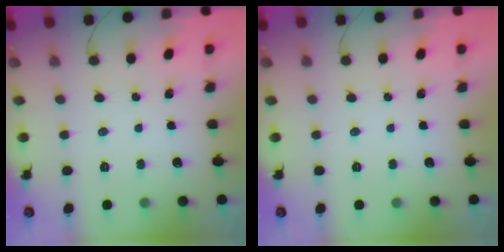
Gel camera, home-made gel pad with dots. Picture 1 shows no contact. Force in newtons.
{"total": 0.0}